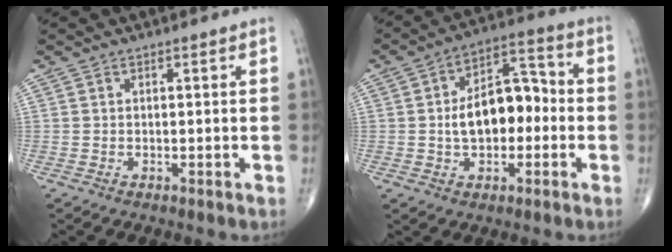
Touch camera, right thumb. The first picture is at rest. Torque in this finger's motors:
{"motor_torque": [0.97, 1.93, 1.08, -0.25, 0.07]}